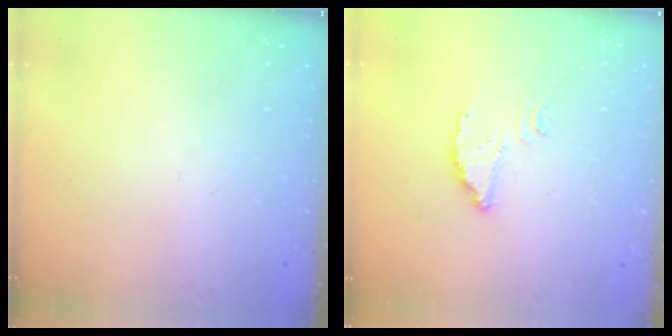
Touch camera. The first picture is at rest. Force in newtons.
{"total": 2.6, "press": 2.6, "slide": 0.2}